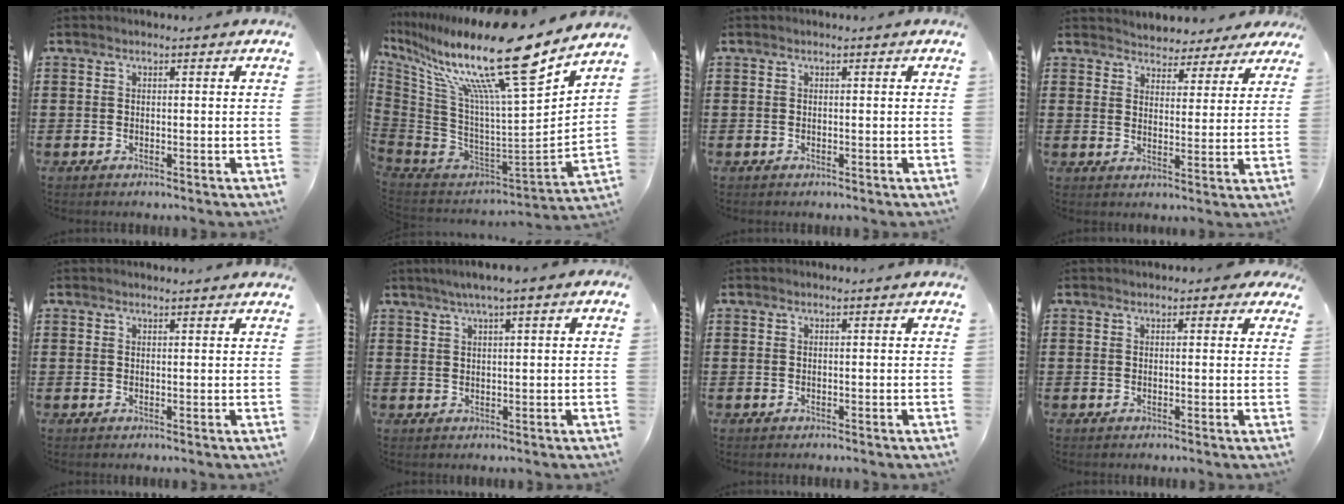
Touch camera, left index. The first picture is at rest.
{"total": 20.3, "force": [13.8, 2.9, 14.7], "torque": [-0.266, -0.099, 0.211]}
{"total": 0.0}
{"total": 3.6, "force": [3.5, 1.0, -0.2], "torque": [-0.016, -0.015, 0.061]}
{"total": 0.9, "force": [0.9, 0.1, 0.2], "torque": [-0.005, 0.001, 0.018]}
{"total": 2.5, "force": [1.2, 0.1, 2.2], "torque": [-0.041, 0.001, 0.020]}
{"total": 0.0}
{"total": 1.2, "force": [0.6, 0.9, 0.5], "torque": [-0.007, 0.005, 0.008]}